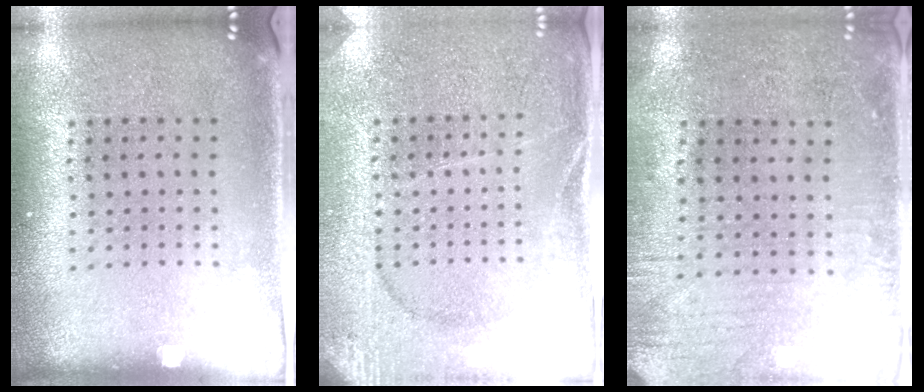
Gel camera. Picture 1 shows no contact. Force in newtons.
{"total": 2.9, "press": 2.9, "slide": 0.3}
{"total": 0.5, "press": 0.3, "slide": 0.5}